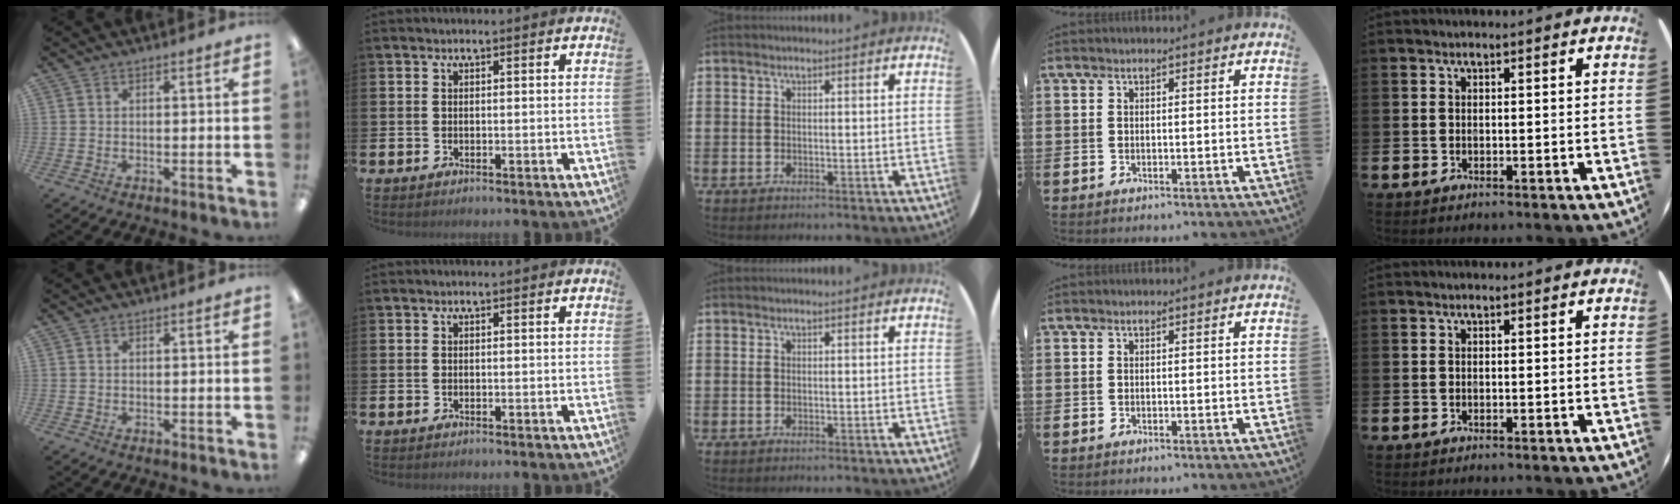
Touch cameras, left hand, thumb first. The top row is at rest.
{}